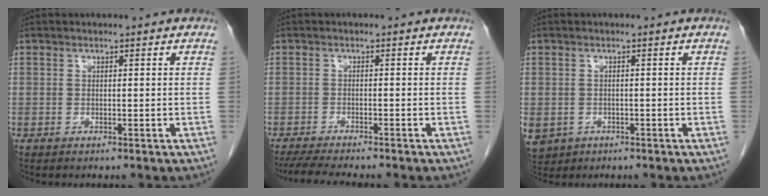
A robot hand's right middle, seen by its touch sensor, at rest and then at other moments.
{"total": 8.0, "force": [-6.9, 0.3, 3.9], "torque": [-0.056, -0.016, -0.108]}
{"total": 7.6, "force": [-3.1, 6.4, 2.7], "torque": [-0.078, -0.004, -0.039]}